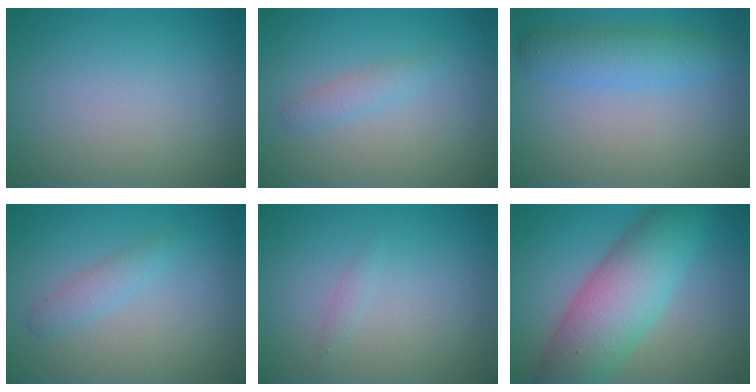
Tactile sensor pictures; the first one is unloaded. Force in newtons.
{"total": 1.5, "press": 1.5, "slide": 0.0}
{"total": 3.5, "press": 3.5, "slide": 0.1}
{"total": 1.6, "press": 1.6, "slide": 0.1}
{"total": 0.6, "press": 0.6, "slide": 0.0}
{"total": 8.8, "press": 8.8, "slide": 0.3}